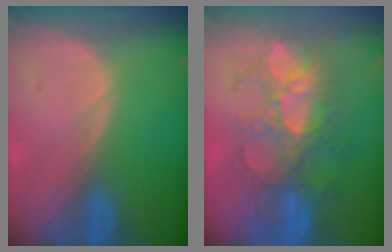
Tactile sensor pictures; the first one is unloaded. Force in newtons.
{"total": 10.1, "press": 9.2, "slide": 4.0}